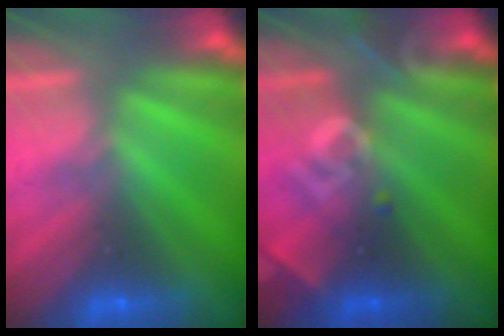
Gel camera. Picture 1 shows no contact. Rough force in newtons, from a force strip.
{"total": 2.6}